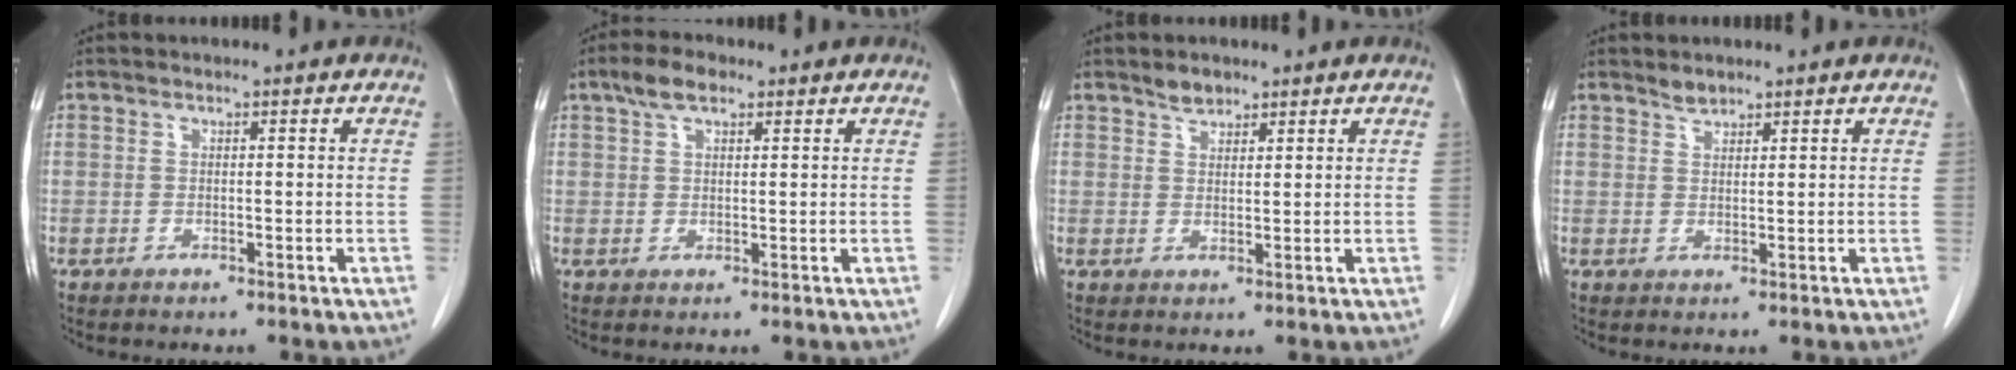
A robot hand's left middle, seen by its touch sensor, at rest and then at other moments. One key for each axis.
{"total": 4.0, "fx": 2.6, "fy": 1.7, "fz": 2.6, "tx": -0.055, "ty": 0.012, "tz": 0.049}
{"total": 2.1, "fx": 1.8, "fy": 0.9, "fz": 0.6, "tx": -0.011, "ty": 0.000, "tz": 0.032}
{"total": 1.5, "fx": 1.4, "fy": 0.5, "fz": 0.3, "tx": -0.007, "ty": -0.002, "tz": 0.026}